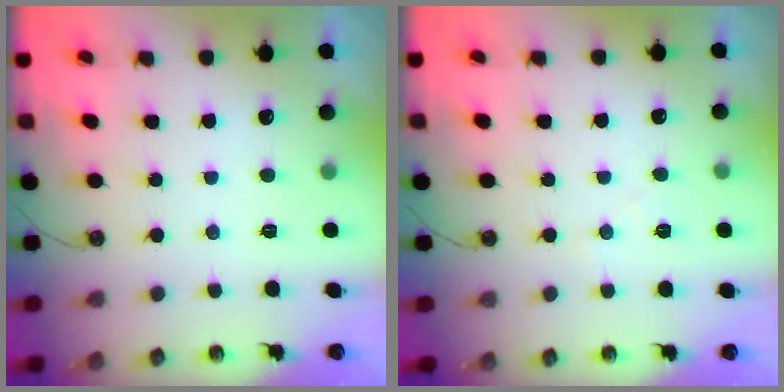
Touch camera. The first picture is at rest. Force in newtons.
{"total": 6.1, "press": 6.0, "slide": 1.0}